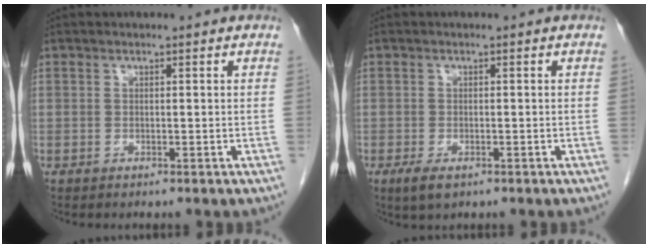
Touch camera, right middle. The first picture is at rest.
{"total": 2.8, "force": [-1.5, 1.2, 2.0], "torque": [-0.045, -0.005, -0.021]}